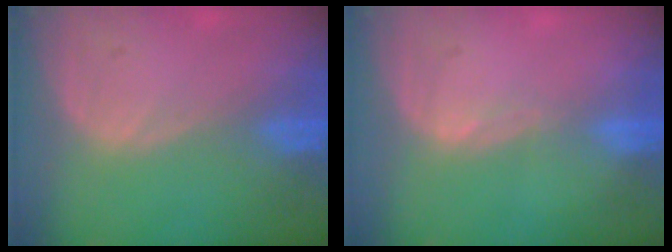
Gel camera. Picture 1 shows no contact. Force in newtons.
{"total": 1.0, "press": 0.7, "slide": 0.7}